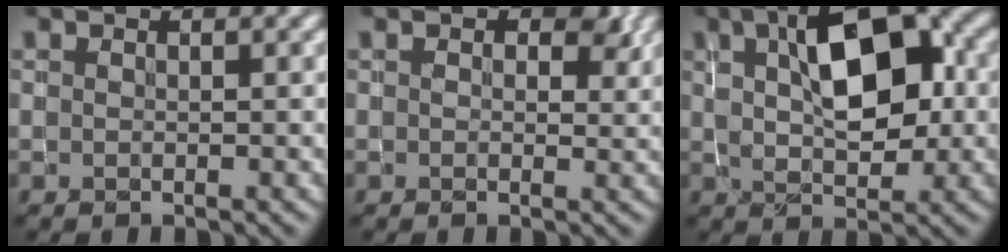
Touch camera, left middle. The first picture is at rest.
{"total": 2.7, "force": [0.8, 1.9, 1.7], "torque": [-0.021, 0.000, 0.014]}
{"total": 8.8, "force": [2.0, 4.2, 7.4], "torque": [-0.115, 0.020, 0.027]}